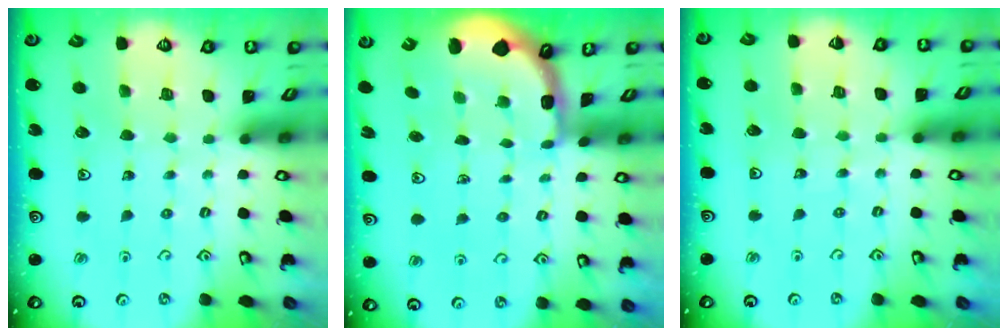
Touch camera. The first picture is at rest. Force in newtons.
{"total": 1.8, "press": 1.8, "slide": 0.3}
{"total": 2.9, "press": 2.9, "slide": 0.3}